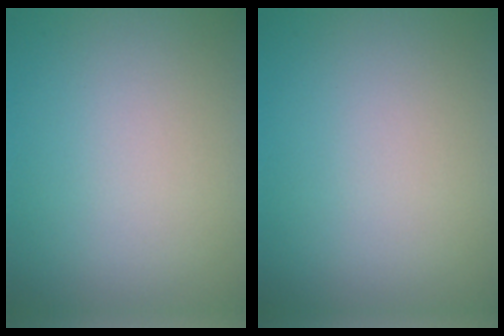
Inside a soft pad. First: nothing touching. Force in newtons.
{"total": 0.0}